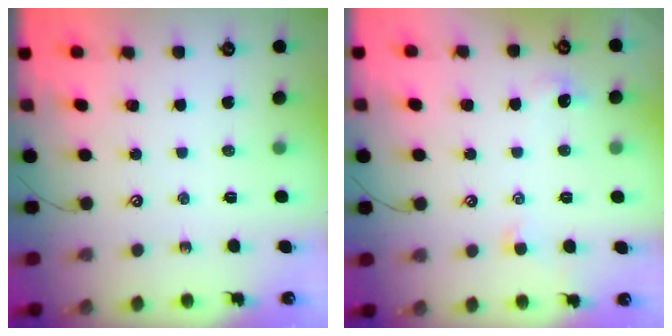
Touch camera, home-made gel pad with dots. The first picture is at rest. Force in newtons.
{"total": 0.7, "press": 0.1, "slide": 0.7}